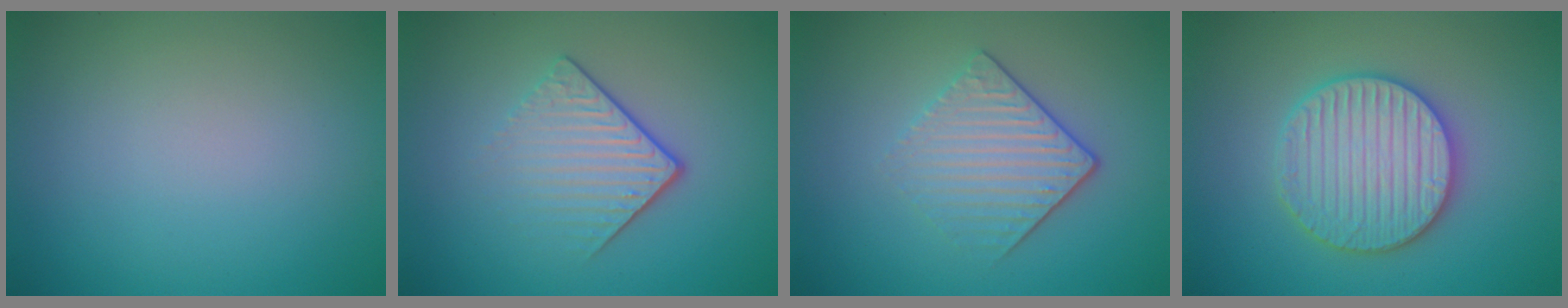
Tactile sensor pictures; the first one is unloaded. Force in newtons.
{"total": 4.2, "press": 2.7, "slide": 3.3}
{"total": 3.9, "press": 3.1, "slide": 2.3}
{"total": 5.9, "press": 5.8, "slide": 1.1}